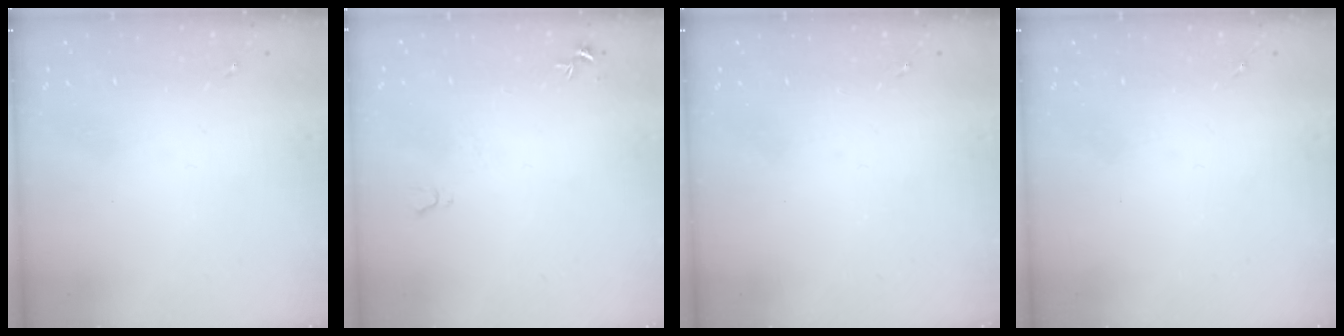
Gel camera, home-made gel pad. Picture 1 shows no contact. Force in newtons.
{"total": 4.9, "press": 4.9, "slide": 0.6}
{"total": 0.0}
{"total": 0.0}